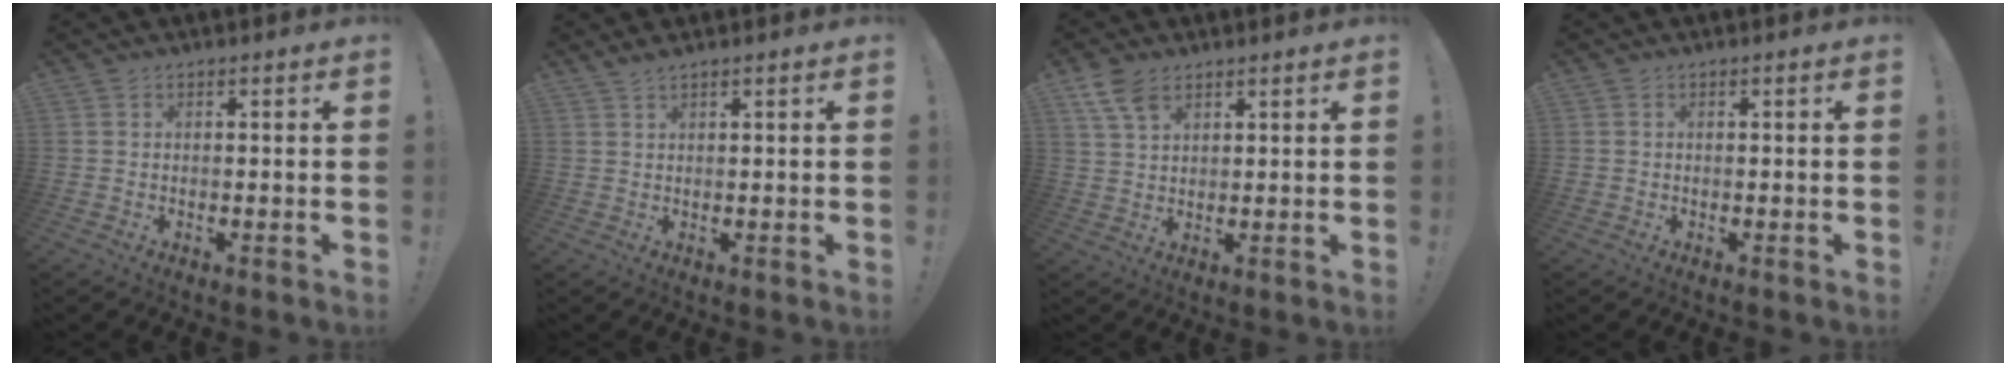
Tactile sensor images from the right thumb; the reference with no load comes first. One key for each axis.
{"total": 1.7, "fx": 1.3, "fy": -0.2, "fz": 1.0, "tx": -0.028, "ty": -0.001, "tz": 0.025}
{"total": 6.6, "fx": 4.1, "fy": 3.4, "fz": 3.8, "tx": -0.078, "ty": -0.011, "tz": 0.081}
{"total": 0.7, "fx": -0.3, "fy": 0.6, "fz": -0.1, "tx": -0.006, "ty": 0.006, "tz": -0.003}